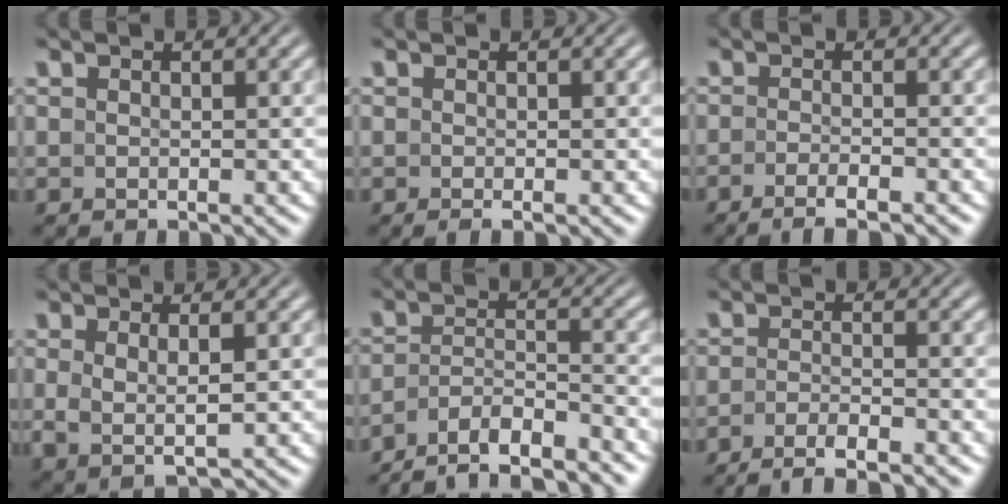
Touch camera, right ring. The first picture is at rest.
{"total": 0.6, "force": [-0.5, -0.1, 0.3], "torque": [-0.005, 0.001, -0.008]}
{"total": 3.5, "force": [-3.0, 0.3, 1.8], "torque": [-0.031, -0.004, -0.049]}
{"total": 3.7, "force": [-0.2, 1.6, 3.3], "torque": [-0.073, -0.023, 0.012]}
{"total": 9.2, "force": [-7.4, 4.6, 2.8], "torque": [-0.058, -0.033, -0.119]}
{"total": 5.4, "force": [-4.9, 1.0, 2.1], "torque": [-0.031, -0.013, -0.073]}